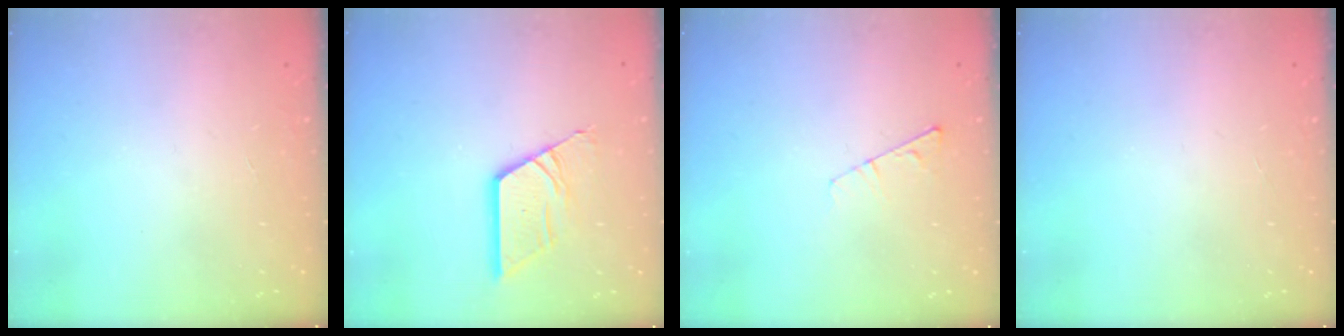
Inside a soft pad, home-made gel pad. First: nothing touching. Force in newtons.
{"total": 11.7, "press": 11.7, "slide": 1.2}
{"total": 3.9, "press": 3.9, "slide": 0.5}
{"total": 0.0}